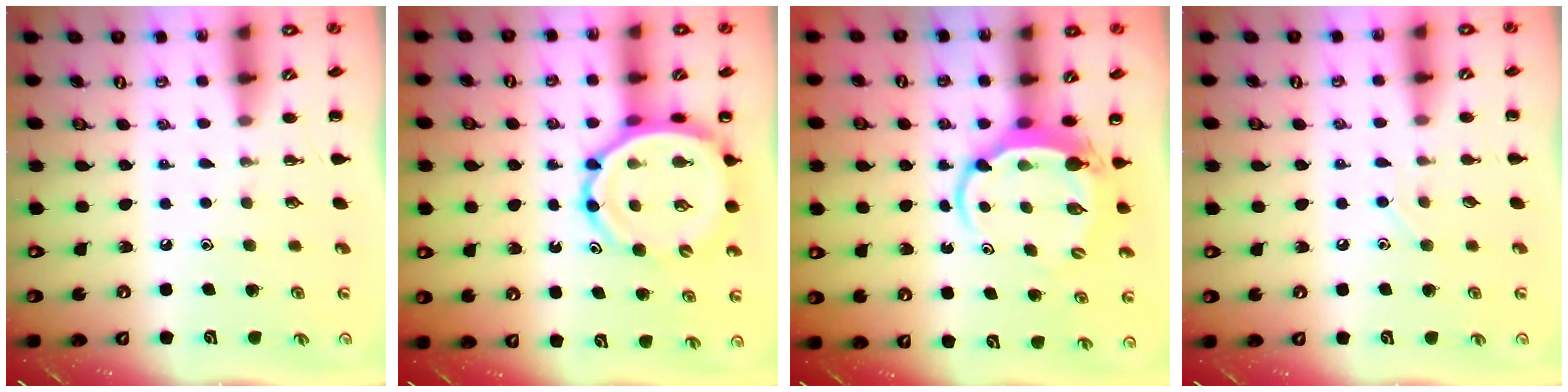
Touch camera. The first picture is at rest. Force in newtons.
{"total": 10.7, "press": 10.1, "slide": 3.4}
{"total": 5.6, "press": 5.5, "slide": 1.0}
{"total": 3.4, "press": 3.2, "slide": 1.0}